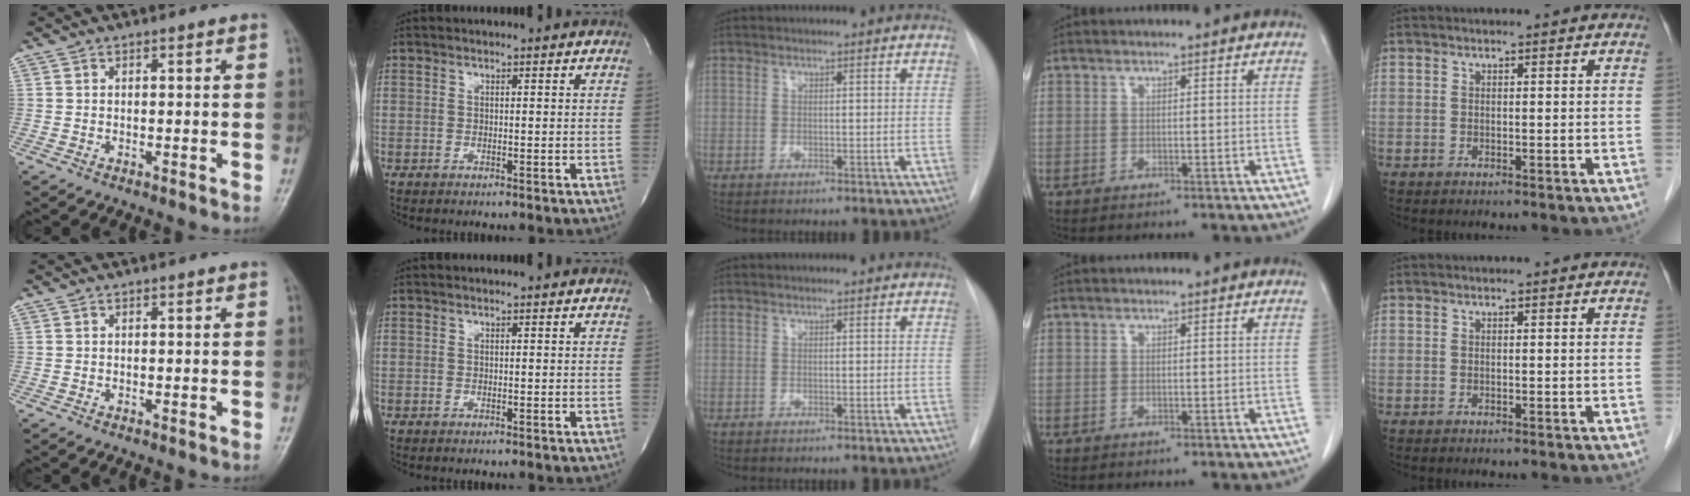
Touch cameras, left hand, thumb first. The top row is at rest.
{}